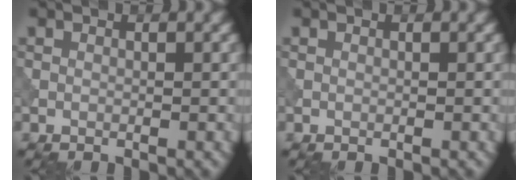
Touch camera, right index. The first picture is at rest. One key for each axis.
{"total": 0.0}